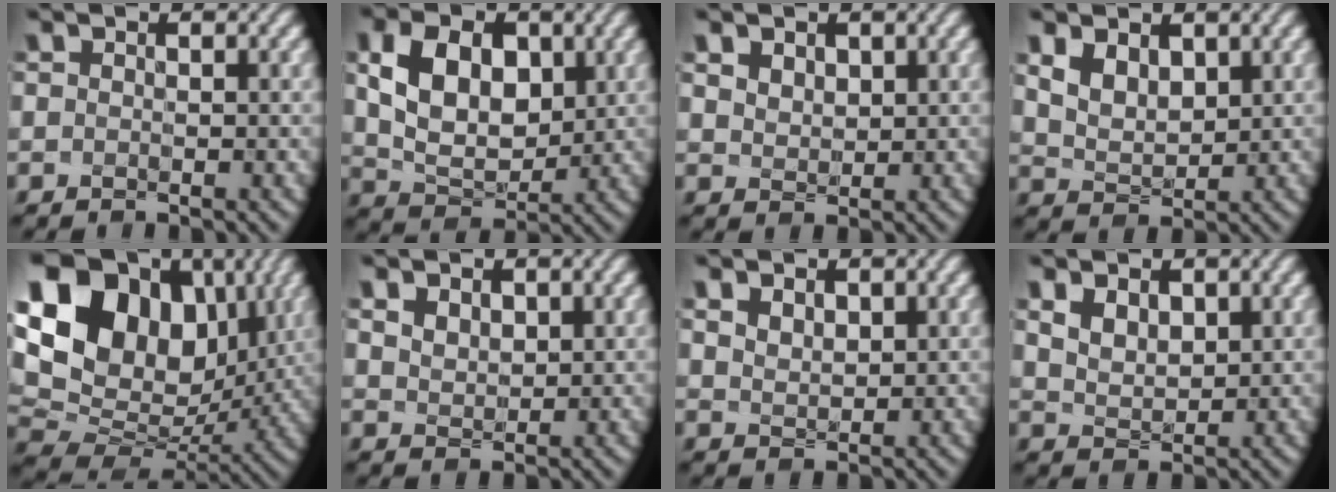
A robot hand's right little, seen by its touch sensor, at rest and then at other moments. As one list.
[{"total": 5.4, "force": [1.0, 3.6, 3.8], "torque": [-0.077, -0.009, 0.031]}, {"total": 3.6, "force": [1.9, 2.4, 1.7], "torque": [-0.052, 0.012, 0.033]}, {"total": 5.1, "force": [2.7, 3.4, 2.8], "torque": [-0.066, 0.018, 0.046]}, {"total": 17.3, "force": [5.6, 12.9, 10.1], "torque": [-0.218, 0.038, 0.116]}, {"total": 3.3, "force": [1.8, 2.2, 1.7], "torque": [-0.045, 0.011, 0.031]}, {"total": 2.9, "force": [1.7, 1.8, 1.5], "torque": [-0.039, 0.013, 0.027]}, {"total": 4.1, "force": [2.1, 2.6, 2.3], "torque": [-0.053, 0.017, 0.035]}]